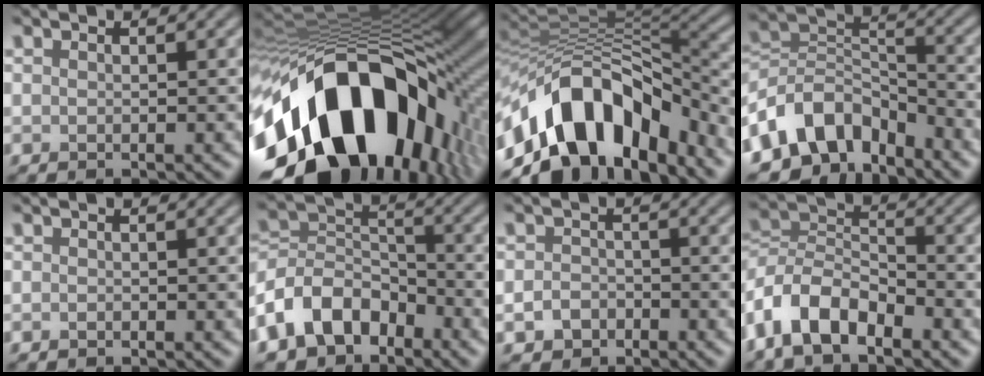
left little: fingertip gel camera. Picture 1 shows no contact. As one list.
[{"total": 18.7, "force": [-7.6, 10.9, 13.2], "torque": [-0.224, -0.021, -0.111]}, {"total": 12.7, "force": [-6.9, 6.7, 8.4], "torque": [-0.131, 0.019, -0.122]}, {"total": 9.1, "force": [-5.4, 5.9, 4.4], "torque": [-0.066, 0.007, -0.114]}, {"total": 0.0}, {"total": 7.6, "force": [-4.5, 5.0, 3.5], "torque": [-0.062, 0.005, -0.106]}, {"total": 2.1, "force": [-1.1, 1.6, 0.7], "torque": [-0.007, 0.003, -0.025]}, {"total": 6.8, "force": [-4.1, 3.5, 4.1], "torque": [-0.076, 0.005, -0.090]}]